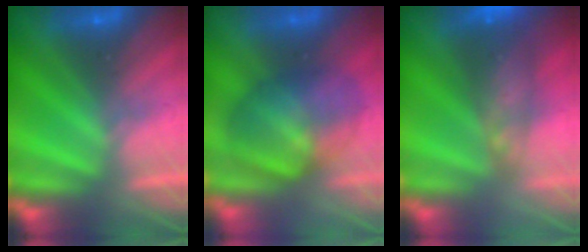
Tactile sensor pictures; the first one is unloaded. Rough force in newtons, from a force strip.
{"total": 8.0}
{"total": 6.9}